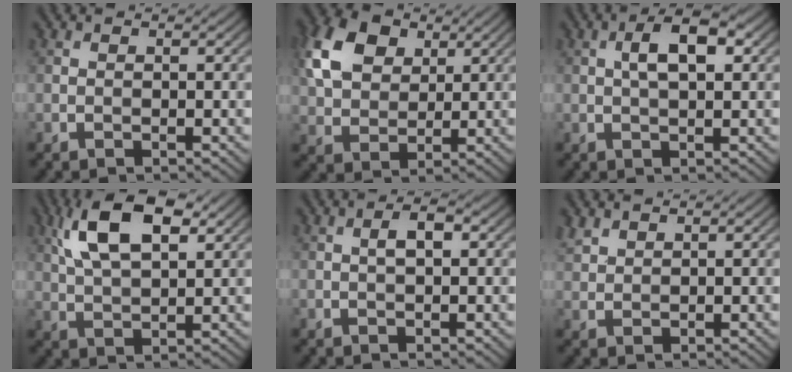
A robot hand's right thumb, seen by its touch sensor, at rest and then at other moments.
{"total": 9.4, "force": [3.8, 6.5, 5.7], "torque": [-0.152, 0.014, 0.069]}
{"total": 4.8, "force": [1.1, 1.9, 4.2], "torque": [-0.079, 0.010, 0.017]}
{"total": 10.3, "force": [4.6, 4.4, 8.2], "torque": [-0.168, 0.017, 0.086]}
{"total": 2.1, "force": [0.3, 0.8, 1.9], "torque": [-0.032, 0.006, 0.002]}
{"total": 1.9, "force": [1.6, 0.9, 0.6], "torque": [-0.018, 0.004, 0.041]}